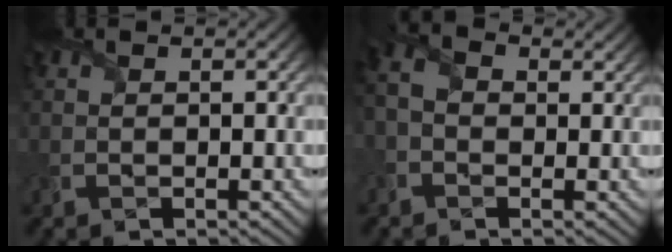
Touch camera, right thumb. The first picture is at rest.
{"total": 3.5, "force": [-0.4, 2.5, 2.4], "torque": [-0.056, 0.005, -0.018]}